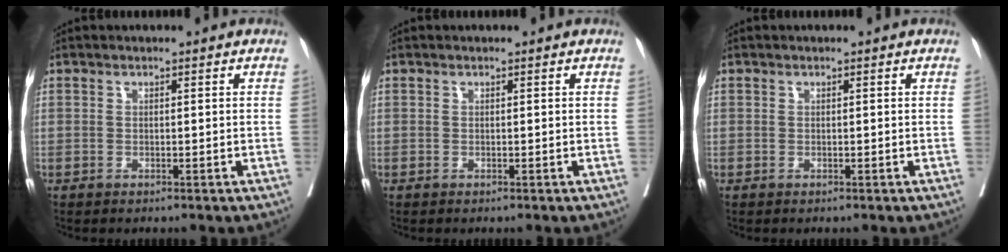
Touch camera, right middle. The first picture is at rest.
{"total": 0.0}
{"total": 0.0}